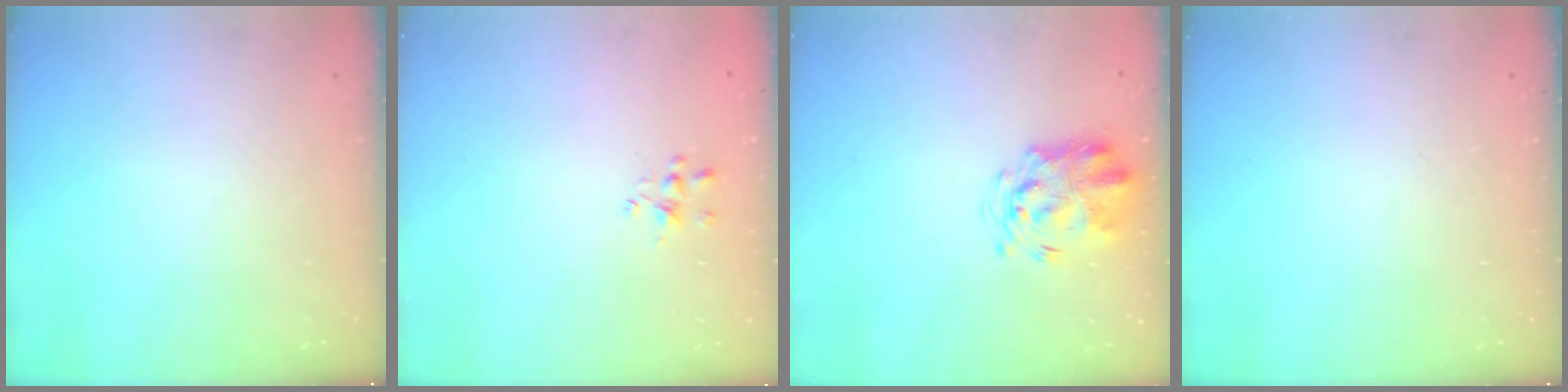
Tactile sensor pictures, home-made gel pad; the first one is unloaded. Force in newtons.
{"total": 1.6, "press": 1.5, "slide": 0.5}
{"total": 4.2, "press": 4.1, "slide": 0.8}
{"total": 0.0}